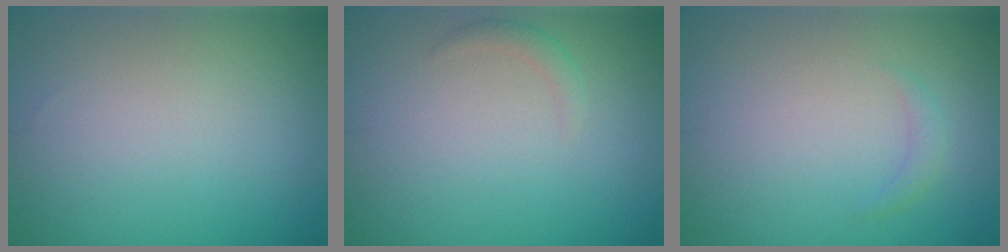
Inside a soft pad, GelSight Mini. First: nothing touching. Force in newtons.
{"total": 1.0, "press": 1.0, "slide": 0.0}
{"total": 0.9, "press": 0.9, "slide": 0.0}